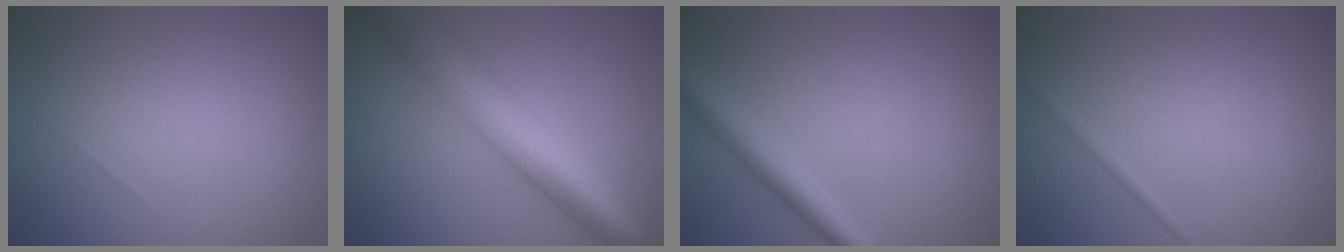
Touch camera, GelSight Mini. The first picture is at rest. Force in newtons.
{"total": 8.6, "press": 8.6, "slide": 0.1}
{"total": 3.4, "press": 3.4, "slide": 0.1}
{"total": 0.7, "press": 0.7, "slide": 0.1}